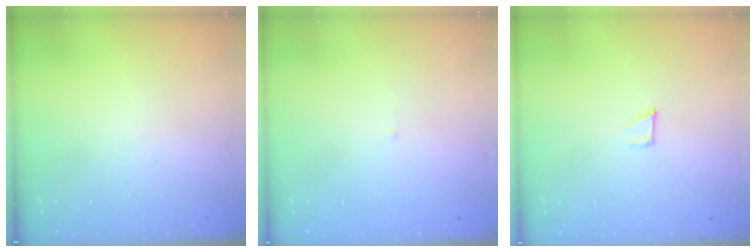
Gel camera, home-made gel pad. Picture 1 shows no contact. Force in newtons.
{"total": 3.0, "press": 3.0, "slide": 0.2}
{"total": 1.3, "press": 1.3, "slide": 0.0}